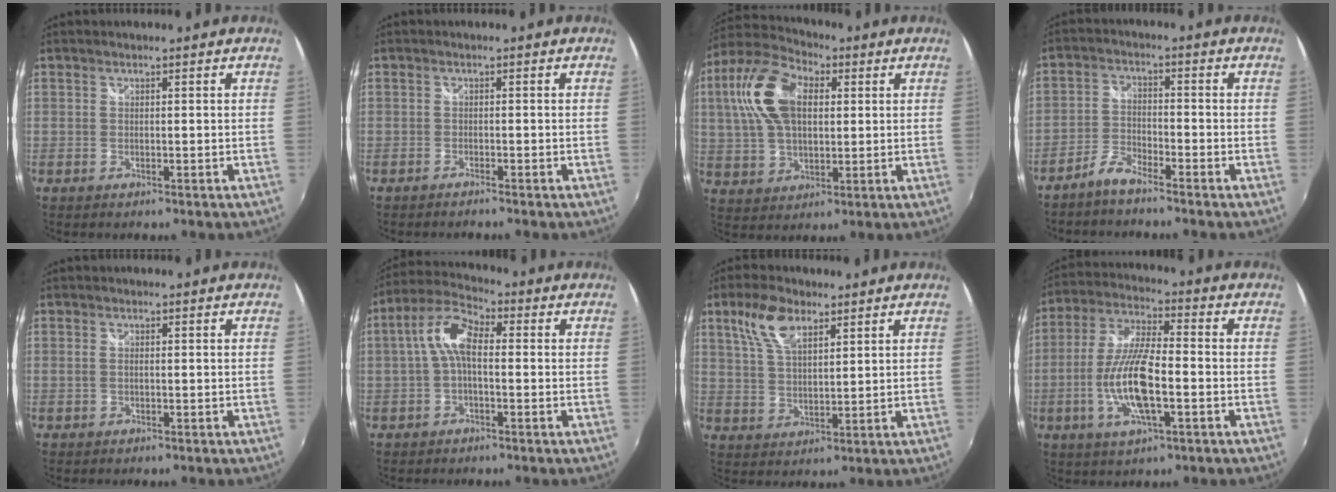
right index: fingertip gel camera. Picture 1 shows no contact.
{"total": 1.2, "force": [-1.1, 0.2, 0.3], "torque": [-0.013, -0.005, -0.023]}
{"total": 15.9, "force": [3.9, 9.4, 12.2], "torque": [-0.258, 0.033, 0.068]}
{"total": 3.9, "force": [-3.5, 0.8, 1.6], "torque": [-0.046, 0.006, -0.075]}
{"total": 1.1, "force": [-0.1, 0.6, 0.9], "torque": [-0.021, -0.002, -0.003]}
{"total": 7.5, "force": [0.0, 3.6, 6.6], "torque": [-0.141, 0.027, -0.004]}
{"total": 8.4, "force": [4.8, 3.7, 5.8], "torque": [-0.117, 0.017, 0.096]}
{"total": 13.4, "force": [-3.5, 3.8, 12.4], "torque": [-0.254, -0.005, -0.066]}